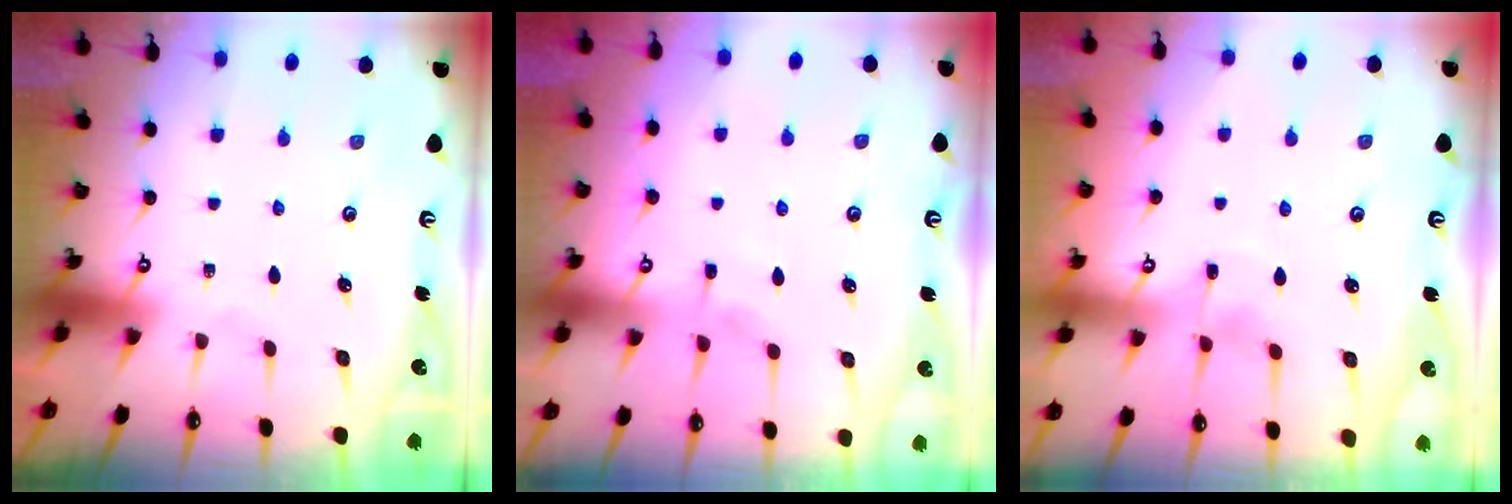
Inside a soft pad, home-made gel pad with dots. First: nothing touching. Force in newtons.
{"total": 2.6, "press": 2.5, "slide": 0.6}
{"total": 4.1, "press": 4.1, "slide": 0.3}